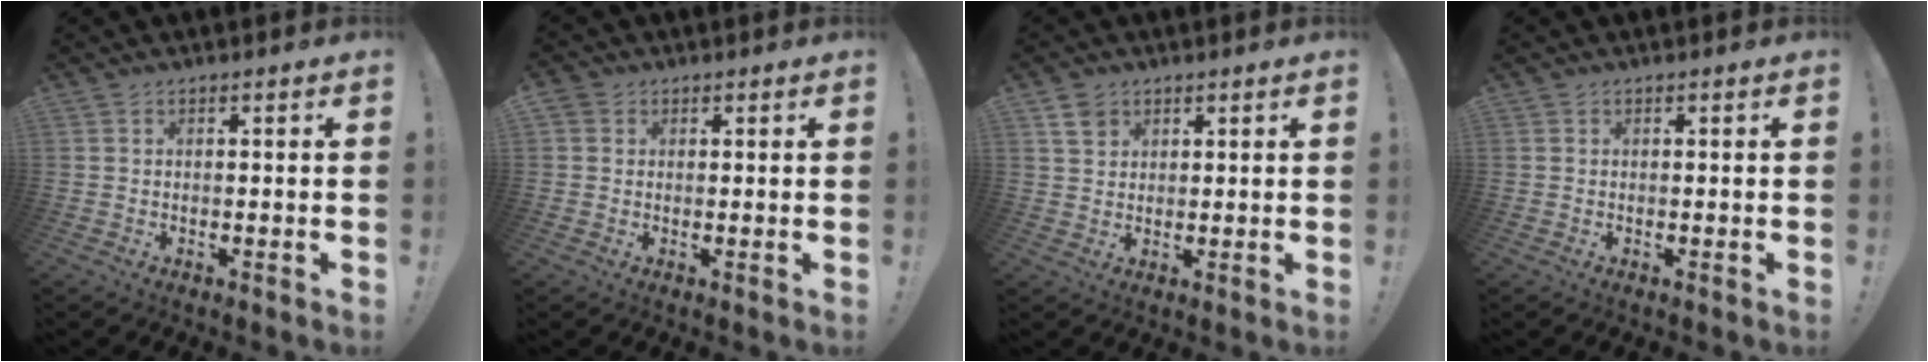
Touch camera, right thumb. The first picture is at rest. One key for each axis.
{"total": 2.4, "fx": 1.1, "fy": 1.9, "fz": 0.8, "tx": -0.012, "ty": -0.001, "tz": 0.020}
{"total": 4.5, "fx": 2.8, "fy": 3.2, "fz": 1.4, "tx": -0.016, "ty": -0.012, "tz": 0.053}
{"total": 0.0}